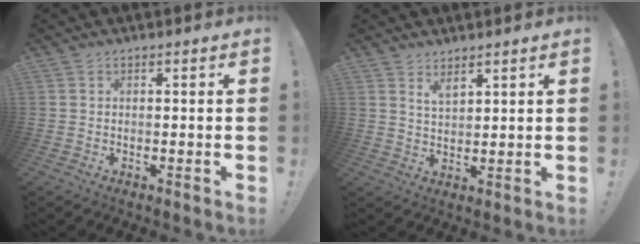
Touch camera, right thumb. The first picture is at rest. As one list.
[{"total": 3.8, "force": [3.2, 1.4, 1.6], "torque": [-0.016, -0.024, 0.056]}]